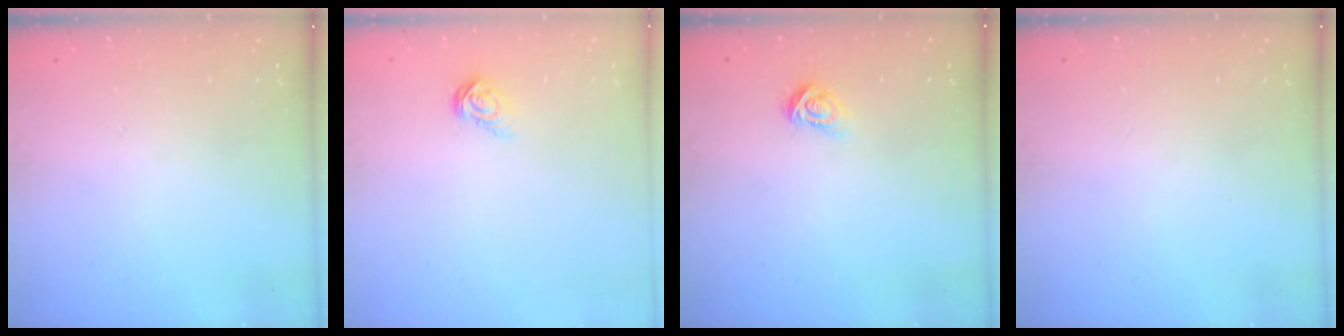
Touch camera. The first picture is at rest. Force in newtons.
{"total": 4.7, "press": 4.7, "slide": 0.4}
{"total": 3.3, "press": 3.3, "slide": 0.4}
{"total": 0.0}